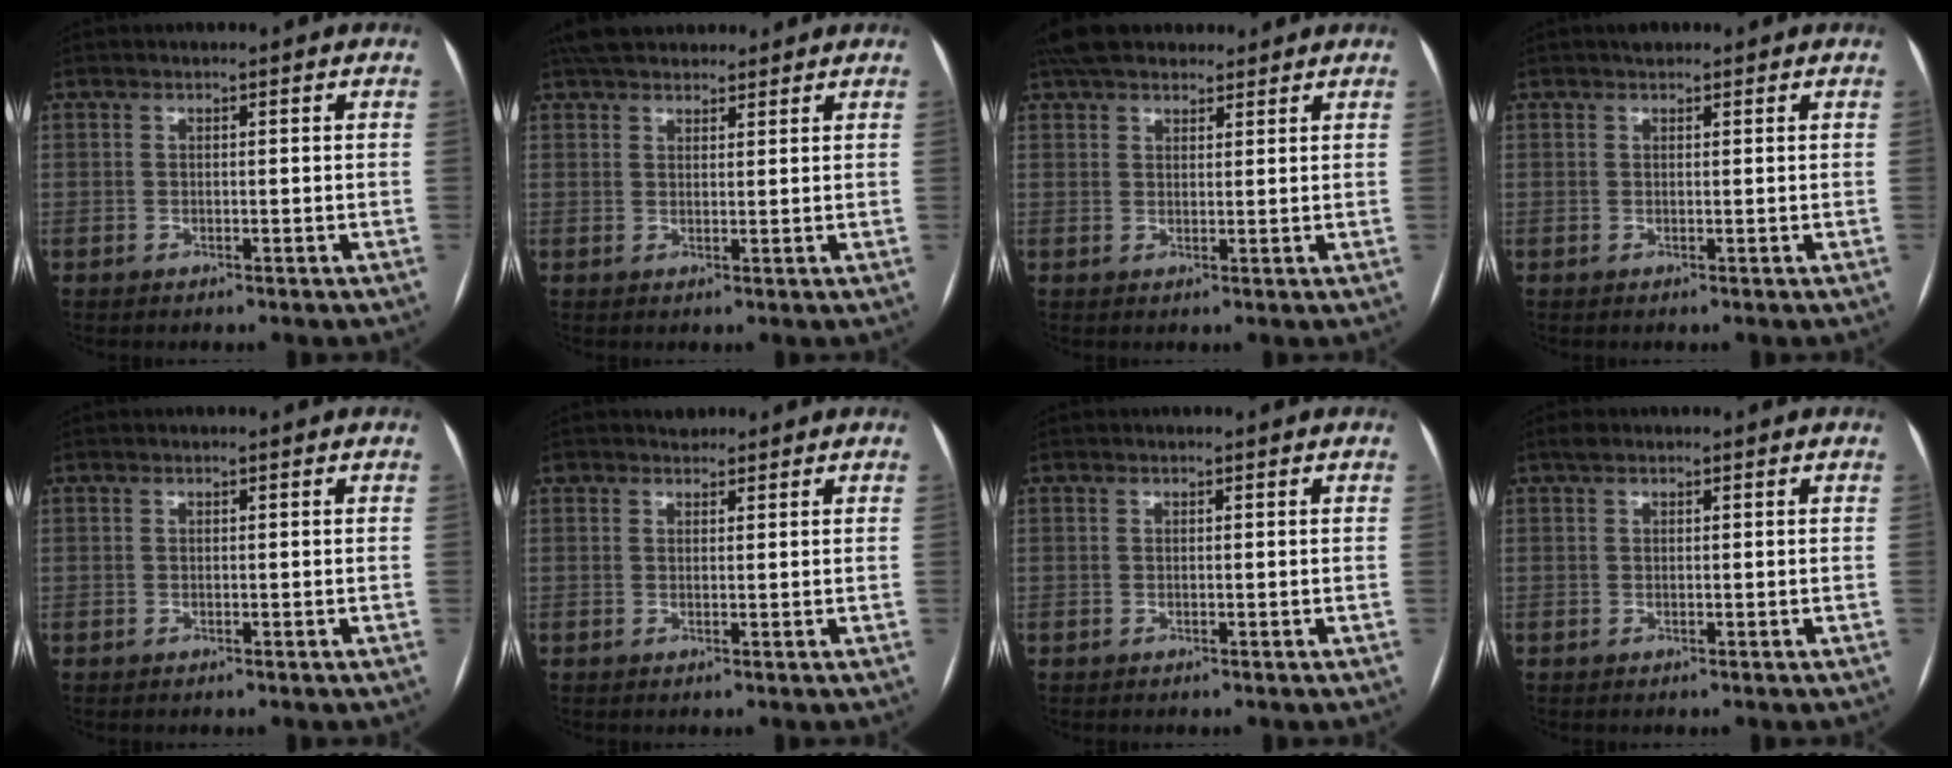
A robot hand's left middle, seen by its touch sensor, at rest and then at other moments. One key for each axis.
{"total": 8.8, "fx": 7.6, "fy": 3.1, "fz": 3.1, "tx": -0.041, "ty": 0.036, "tz": 0.122}
{"total": 9.0, "fx": 7.5, "fy": 3.6, "fz": 3.3, "tx": -0.043, "ty": 0.035, "tz": 0.125}
{"total": 1.2, "fx": 1.0, "fy": 0.6, "fz": 0.5, "tx": -0.010, "ty": 0.011, "tz": 0.014}
{"total": 0.0}
{"total": 1.4, "fx": 1.1, "fy": 0.8, "fz": -0.1, "tx": 0.002, "ty": 0.006, "tz": 0.015}
{"total": 0.0}
{"total": 1.0, "fx": 0.7, "fy": 0.5, "fz": 0.5, "tx": -0.010, "ty": 0.017, "tz": 0.013}